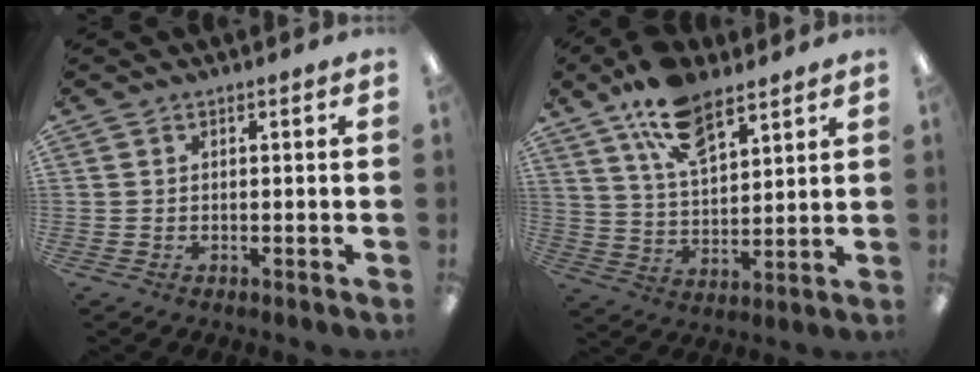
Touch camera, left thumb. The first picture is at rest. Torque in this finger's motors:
{"motor_torque": [0.57, 0.00, 1.69, -1.07, 0.34]}